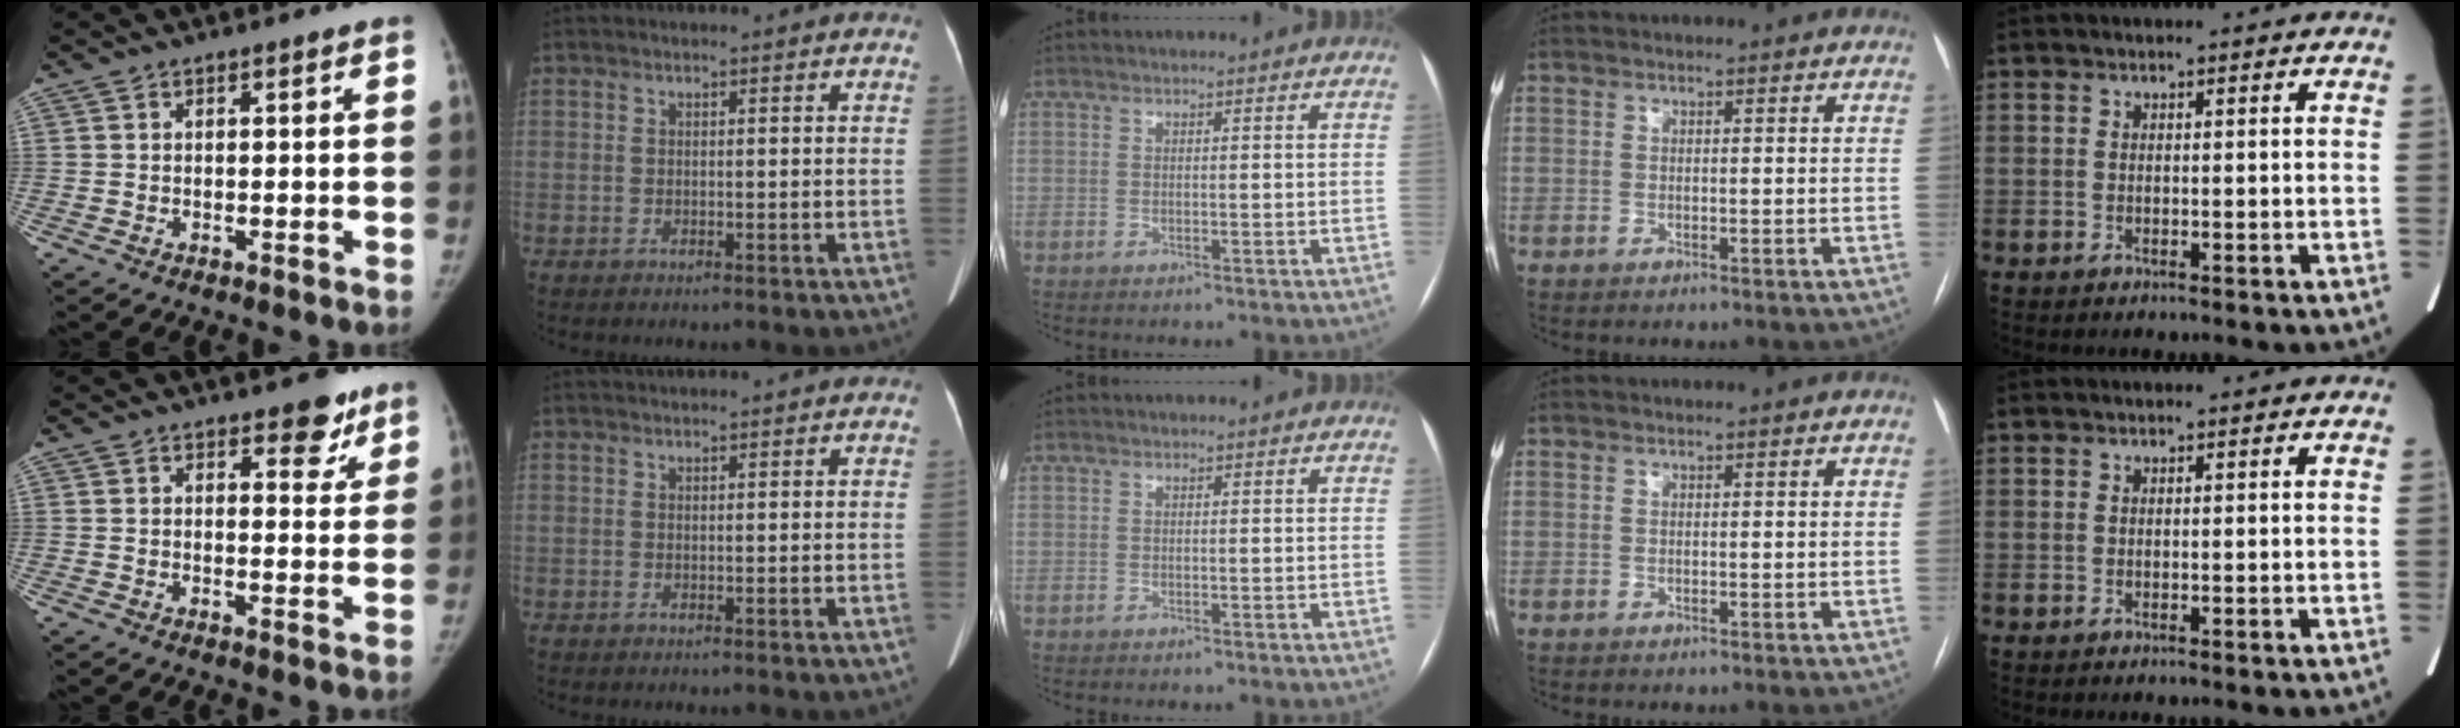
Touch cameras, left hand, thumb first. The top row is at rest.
{"thumb": {"total": 5.3, "force": [3.6, 2.7, 2.8], "torque": [-0.001, -0.019, 0.045]}, "index": {"total": 2.1, "force": [2.0, -0.1, 0.6], "torque": [-0.007, 0.026, 0.033]}}